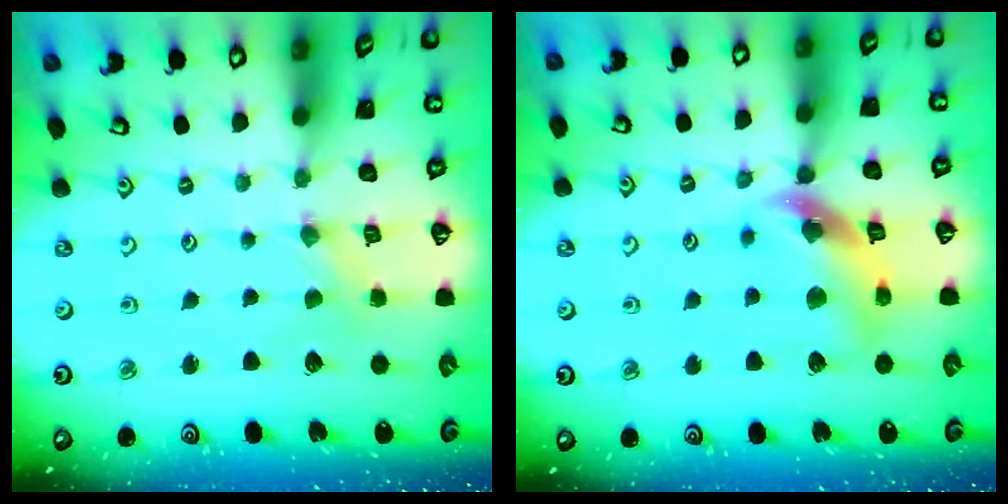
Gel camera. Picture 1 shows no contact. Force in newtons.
{"total": 12.0, "press": 11.9, "slide": 1.7}